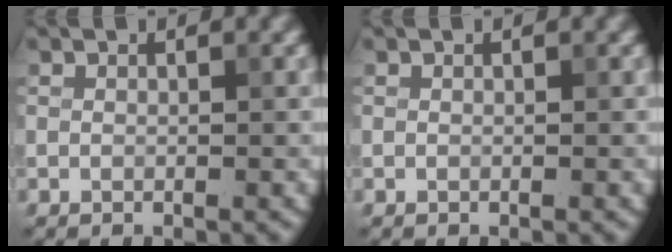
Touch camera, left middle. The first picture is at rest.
{"total": 0.0}